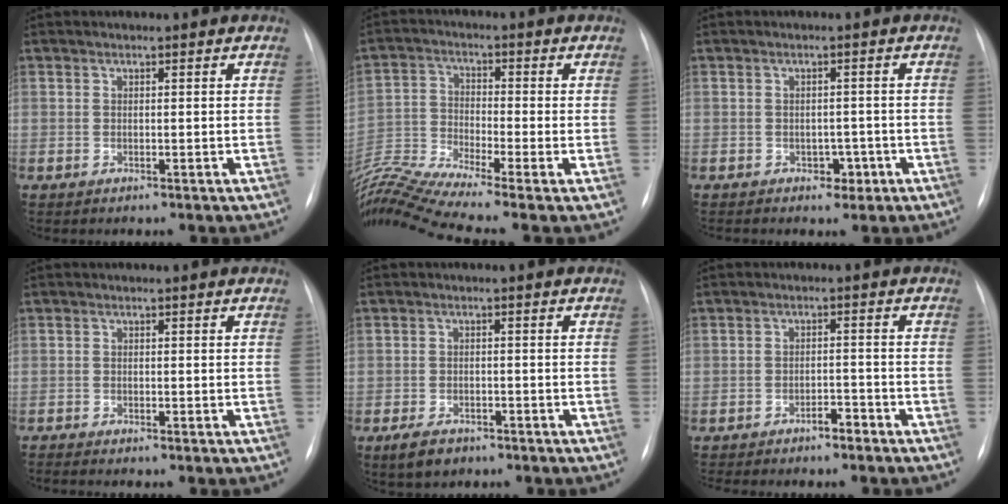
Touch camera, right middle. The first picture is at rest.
{"total": 13.4, "force": [-11.3, -1.6, 6.9], "torque": [-0.145, -0.004, -0.211]}
{"total": 2.6, "force": [-1.5, 1.8, 1.1], "torque": [-0.008, 0.006, -0.015]}
{"total": 1.0, "force": [-0.8, -0.3, 0.4], "torque": [-0.005, -0.001, -0.014]}
{"total": 3.9, "force": [-2.7, 2.1, 1.9], "torque": [-0.042, -0.003, -0.038]}
{"total": 3.6, "force": [-3.0, 0.8, 1.8], "torque": [-0.032, 0.007, -0.047]}